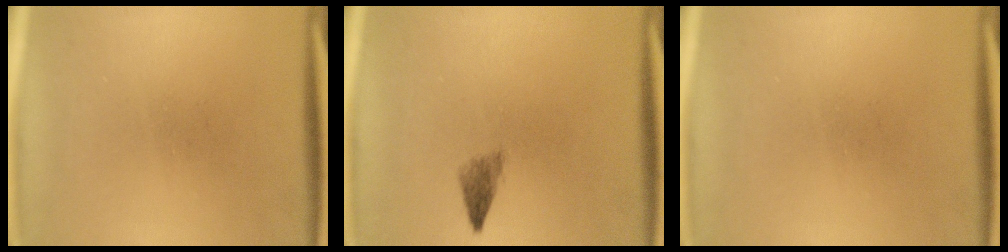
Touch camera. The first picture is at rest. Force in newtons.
{"total": 1.9}
{"total": 0.0}